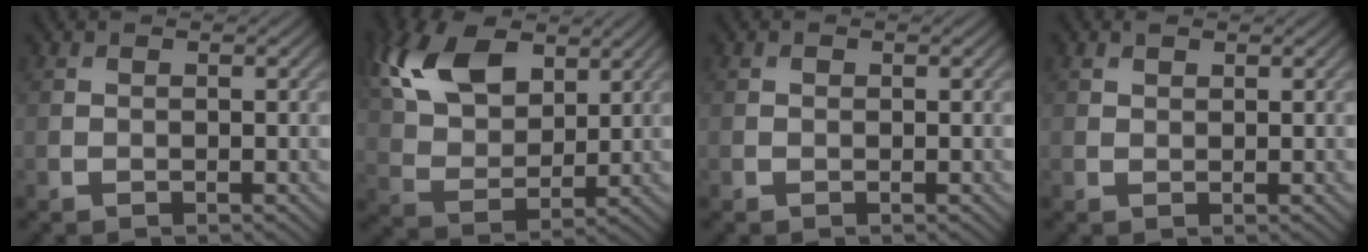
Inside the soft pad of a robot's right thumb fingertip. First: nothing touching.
{"total": 12.8, "force": [5.9, 7.5, 8.6], "torque": [-0.208, 0.022, 0.113]}
{"total": 0.0}
{"total": 1.0, "force": [0.7, 0.7, 0.3], "torque": [-0.006, 0.000, 0.014]}